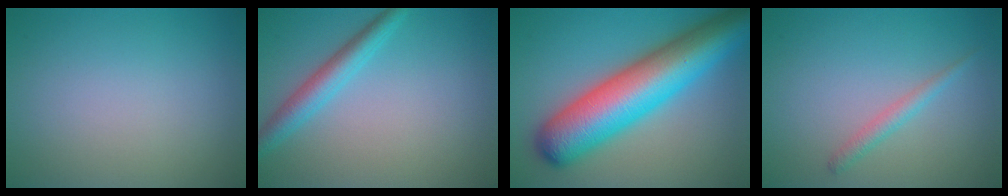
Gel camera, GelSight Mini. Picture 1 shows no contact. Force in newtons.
{"total": 3.1, "press": 3.1, "slide": 0.1}
{"total": 12.2, "press": 12.2, "slide": 0.4}
{"total": 1.4, "press": 1.4, "slide": 0.1}